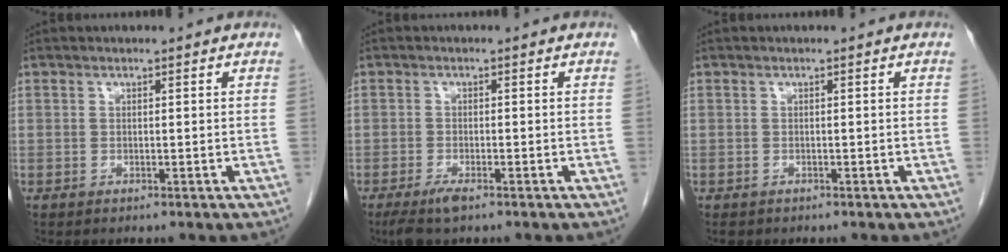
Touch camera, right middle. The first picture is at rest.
{"total": 3.2, "force": [-2.1, 0.7, 2.3], "torque": [-0.050, -0.007, -0.037]}
{"total": 0.7, "force": [-0.5, 0.5, 0.1], "torque": [-0.006, 0.001, -0.005]}